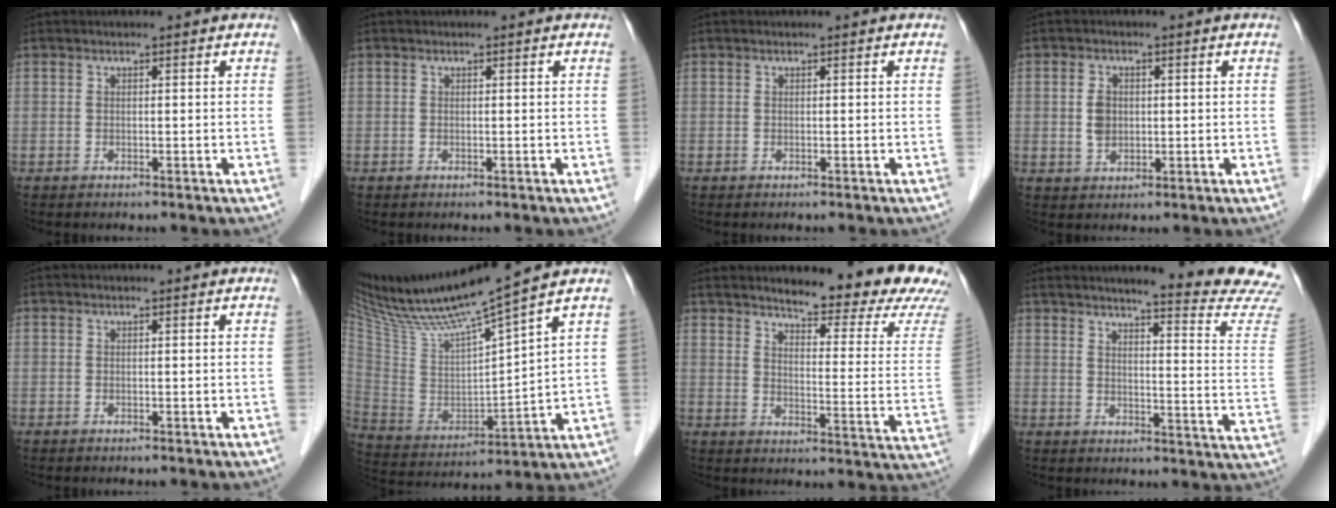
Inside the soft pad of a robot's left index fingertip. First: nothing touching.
{"total": 0.0}
{"total": 0.0}
{"total": 3.4, "force": [0.2, 2.4, 2.4], "torque": [-0.052, 0.005, 0.007]}
{"total": 0.0}
{"total": 18.5, "force": [15.4, -1.2, 10.2], "torque": [-0.184, -0.014, 0.289]}
{"total": 18.0, "force": [16.1, 1.4, 7.9], "torque": [-0.098, -0.078, 0.184]}
{"total": 16.8, "force": [15.6, -1.9, 6.1], "torque": [-0.084, -0.109, 0.170]}